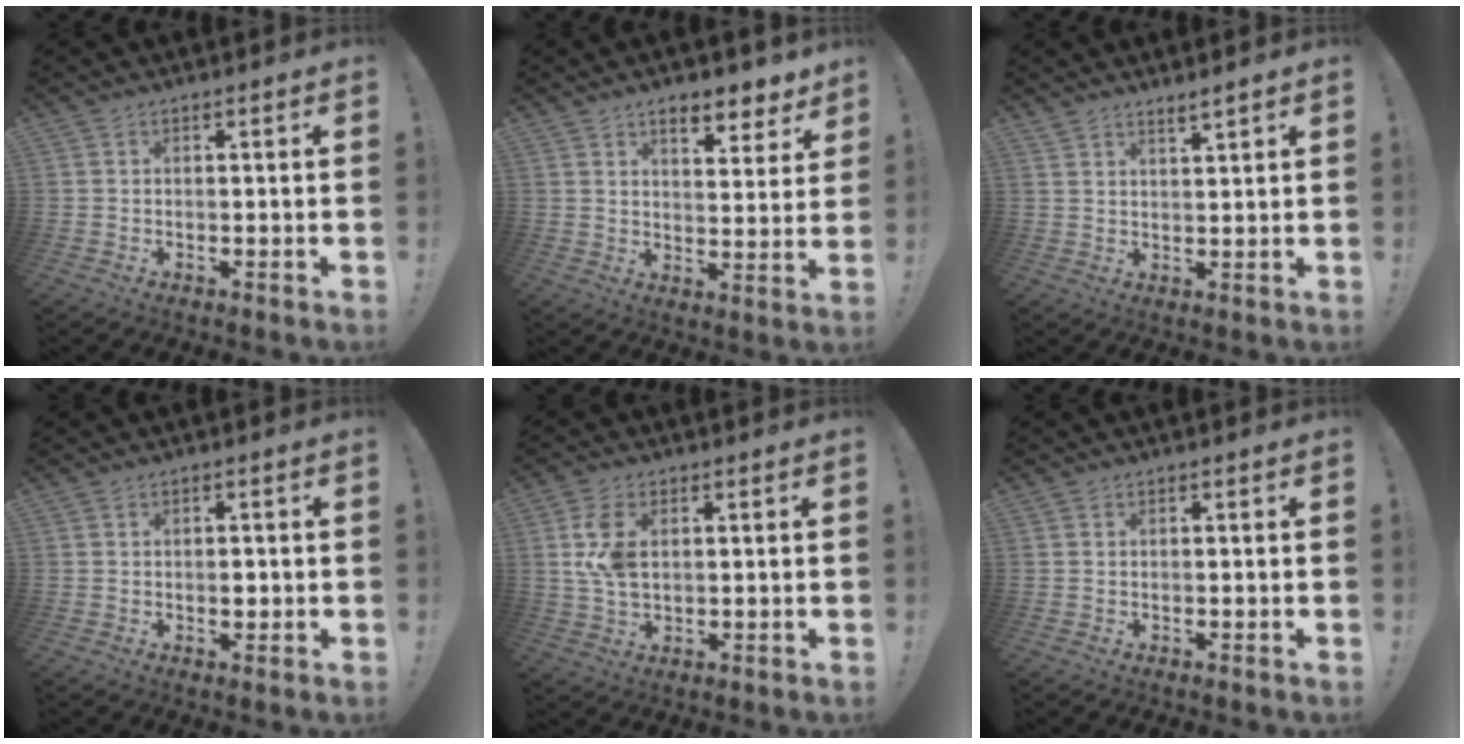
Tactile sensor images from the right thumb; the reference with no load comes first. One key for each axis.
{"total": 8.0, "fx": 6.4, "fy": 2.7, "fz": 4.1, "tx": -0.041, "ty": -0.047, "tz": 0.109}
{"total": 3.2, "fx": 2.9, "fy": 0.2, "fz": 1.3, "tx": -0.013, "ty": -0.023, "tz": 0.049}
{"total": 2.2, "fx": -0.3, "fy": 1.7, "fz": 1.5, "tx": -0.002, "ty": -0.005, "tz": -0.011}
{"total": 8.2, "fx": 1.6, "fy": 5.1, "fz": 6.2, "tx": -0.119, "ty": -0.002, "tz": 0.029}
{"total": 0.0}